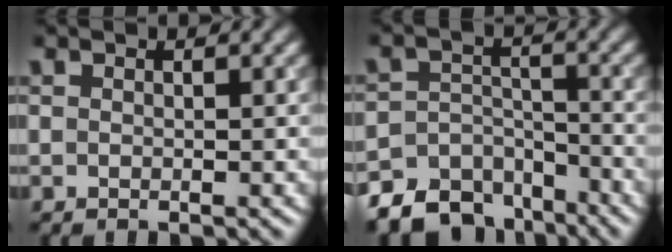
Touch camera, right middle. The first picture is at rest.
{"total": 8.1, "force": [-6.4, 4.4, 2.2], "torque": [-0.014, -0.006, -0.101]}